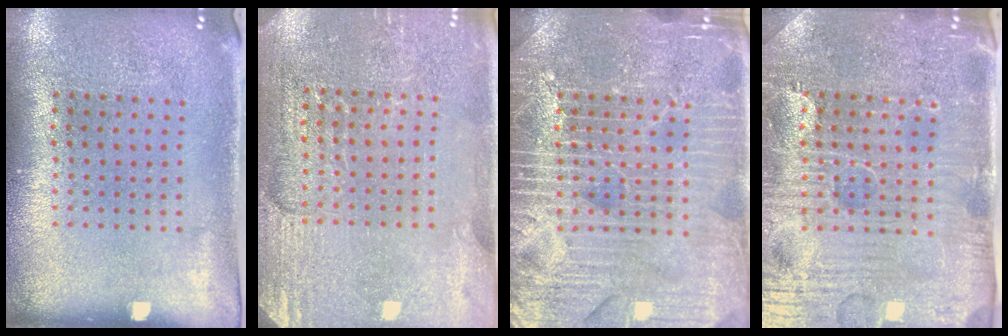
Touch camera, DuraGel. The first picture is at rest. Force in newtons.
{"total": 2.9, "press": 2.9, "slide": 0.2}
{"total": 7.1, "press": 7.0, "slide": 0.9}
{"total": 5.1, "press": 4.8, "slide": 1.8}